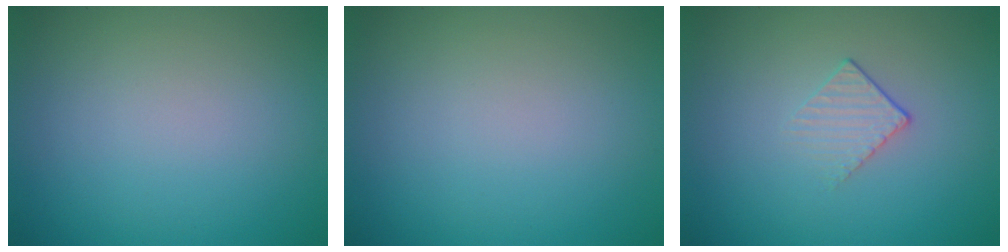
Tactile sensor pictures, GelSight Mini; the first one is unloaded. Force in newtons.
{"total": 0.0}
{"total": 1.3, "press": 0.7, "slide": 1.1}